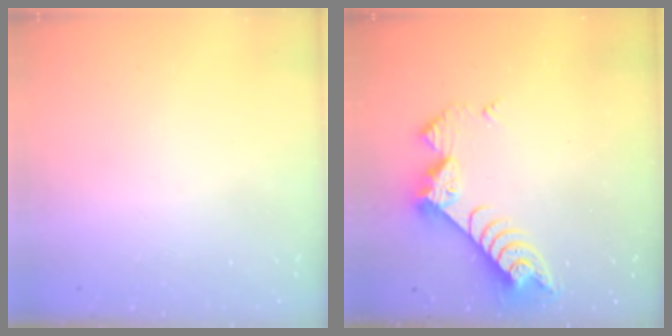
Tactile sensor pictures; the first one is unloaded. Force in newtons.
{"total": 9.0, "press": 9.0, "slide": 0.6}